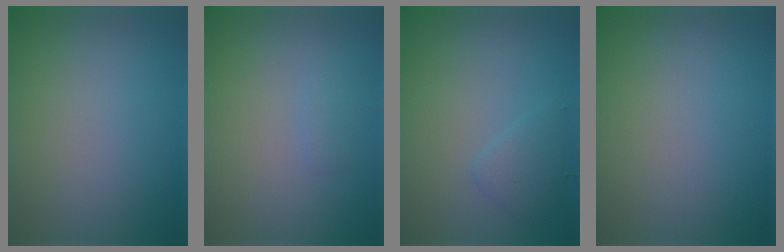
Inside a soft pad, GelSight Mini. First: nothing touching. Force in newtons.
{"total": 0.7, "press": 0.7, "slide": 0.0}
{"total": 1.7, "press": 1.7, "slide": 0.0}
{"total": 0.0}